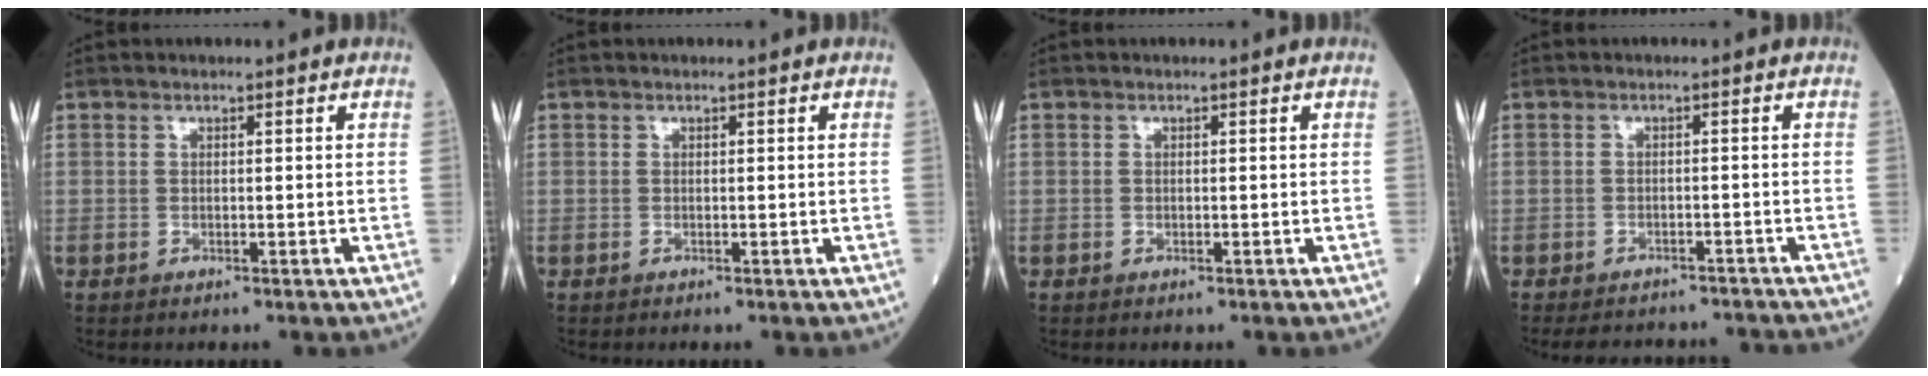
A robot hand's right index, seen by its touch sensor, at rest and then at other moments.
{"total": 0.0}
{"total": 0.0}
{"total": 9.8, "force": [-9.2, 2.8, 2.1], "torque": [-0.034, 0.008, -0.103]}